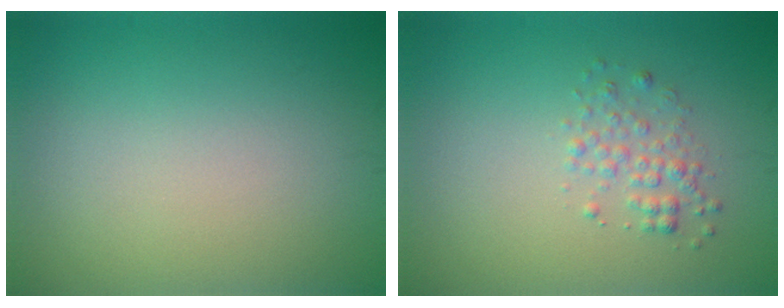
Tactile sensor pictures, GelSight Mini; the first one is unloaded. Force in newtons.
{"total": 1.8, "press": 1.8, "slide": 0.1}